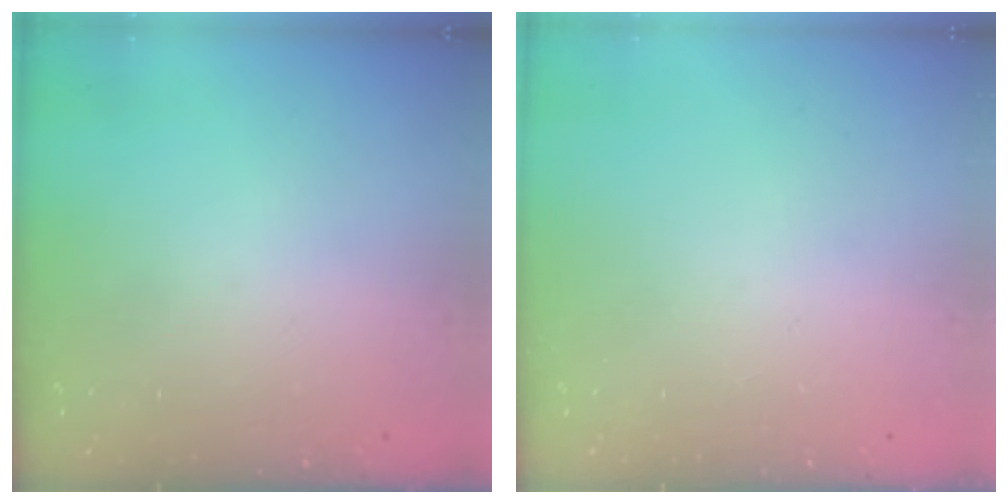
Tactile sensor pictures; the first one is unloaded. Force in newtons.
{"total": 0.0}